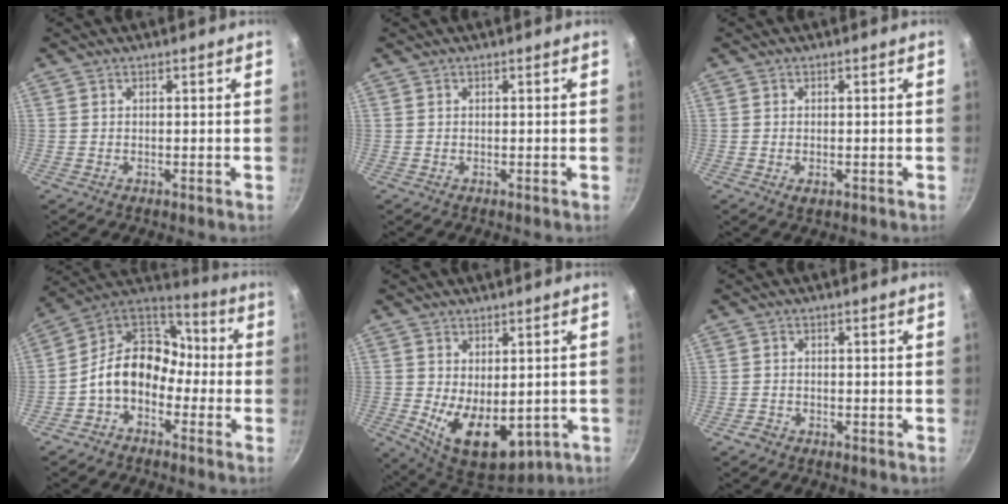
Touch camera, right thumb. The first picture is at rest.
{"total": 0.0}
{"total": 1.7, "force": [-0.5, 0.9, 1.3], "torque": [-0.022, -0.003, -0.006]}
{"total": 13.9, "force": [-3.7, 10.4, 8.5], "torque": [-0.112, 0.065, -0.097]}
{"total": 12.8, "force": [-1.7, 7.7, 10.1], "torque": [-0.135, -0.024, 0.001]}
{"total": 1.6, "force": [-1.2, 1.0, 0.4], "torque": [-0.011, 0.016, -0.022]}